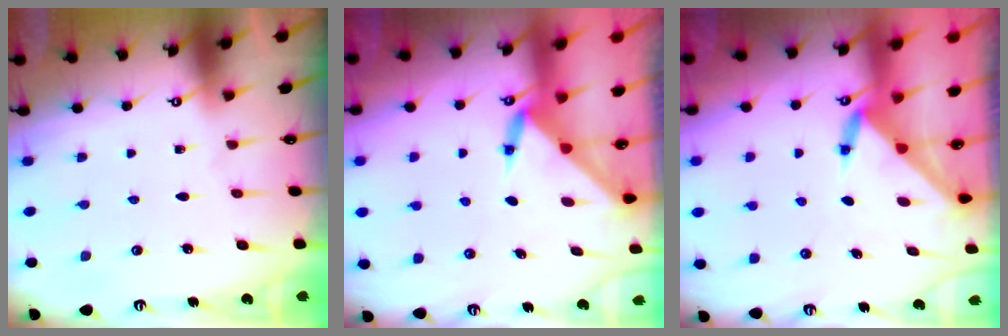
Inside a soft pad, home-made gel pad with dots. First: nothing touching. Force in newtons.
{"total": 3.5, "press": 3.5, "slide": 0.4}
{"total": 3.5, "press": 3.4, "slide": 0.4}